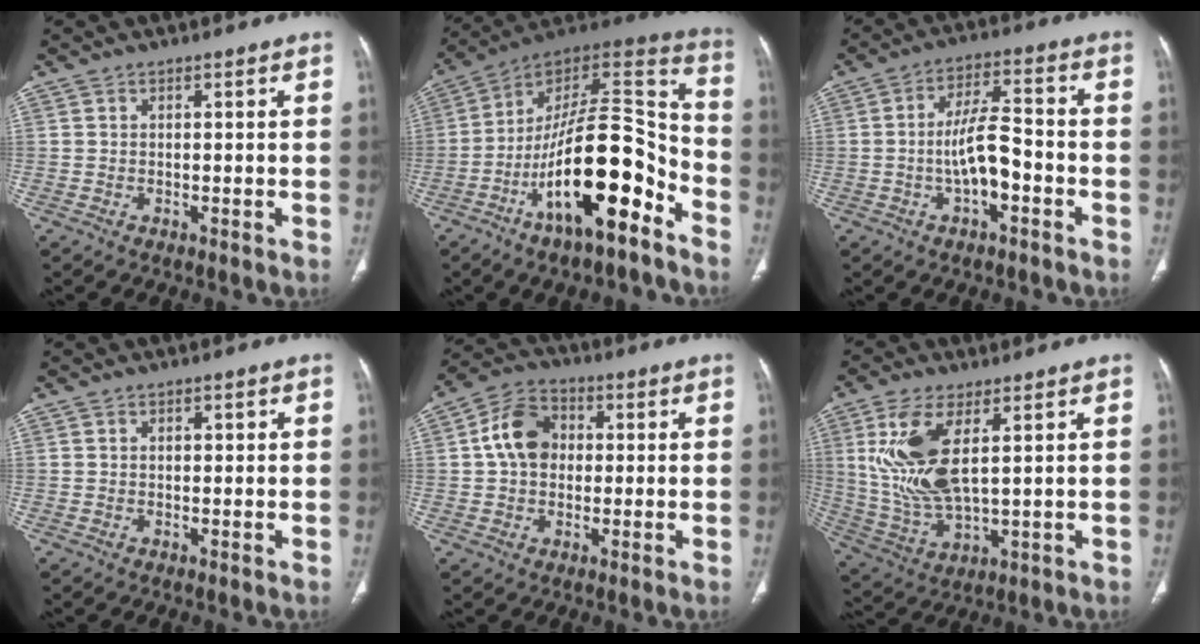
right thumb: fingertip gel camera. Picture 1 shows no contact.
{"total": 24.1, "force": [-11.5, 8.3, 19.5], "torque": [-0.325, 0.082, -0.189]}
{"total": 8.9, "force": [-2.4, 3.6, 7.8], "torque": [-0.139, 0.032, -0.045]}
{"total": 1.1, "force": [0.3, 0.7, 0.7], "torque": [-0.009, 0.000, 0.006]}
{"total": 9.5, "force": [1.1, 7.3, 5.9], "torque": [-0.089, 0.020, 0.010]}
{"total": 14.2, "force": [3.8, 6.0, 12.4], "torque": [-0.268, -0.018, 0.088]}